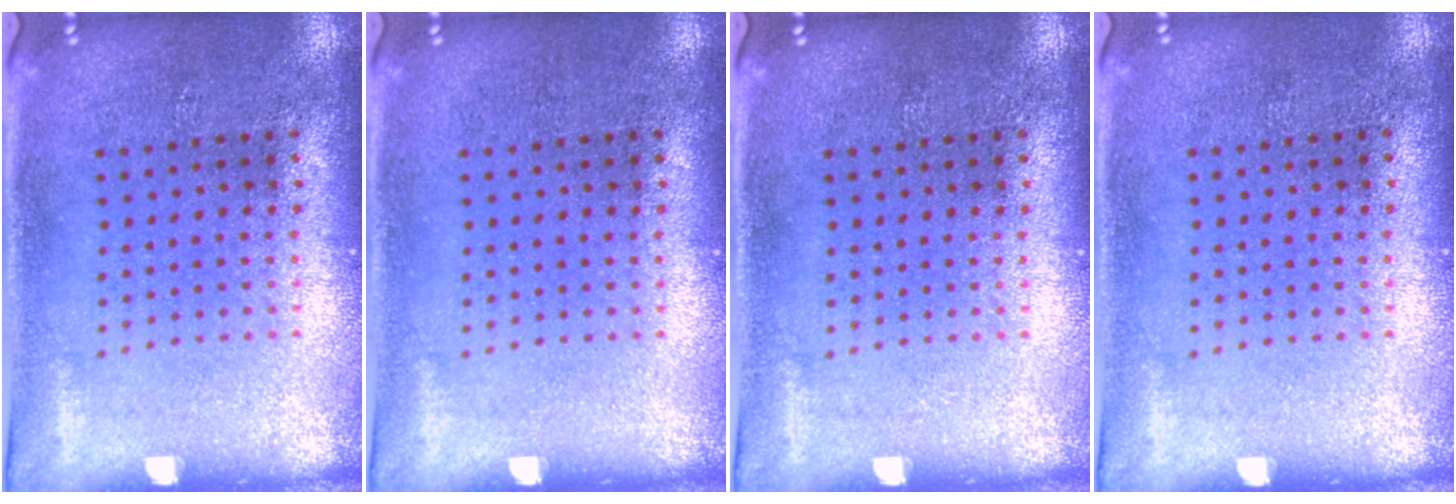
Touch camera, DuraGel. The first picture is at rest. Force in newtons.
{"total": 0.0}
{"total": 0.0}
{"total": 0.0}